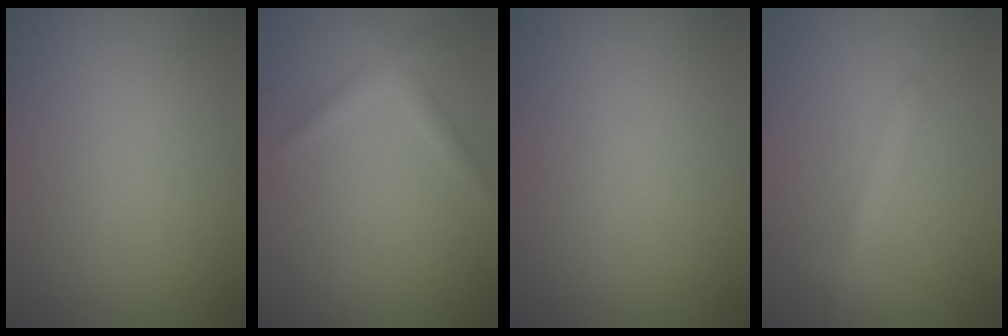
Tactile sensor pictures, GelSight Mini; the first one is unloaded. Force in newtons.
{"total": 1.7, "press": 1.7, "slide": 0.1}
{"total": 0.0}
{"total": 2.4, "press": 2.4, "slide": 0.1}